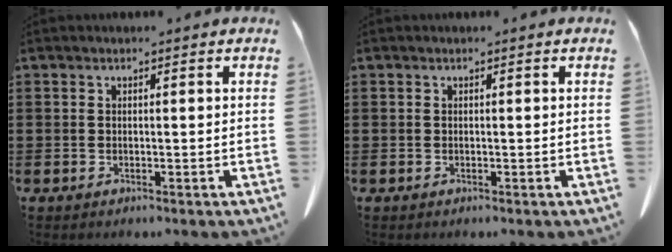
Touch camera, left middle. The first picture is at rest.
{"total": 0.0}